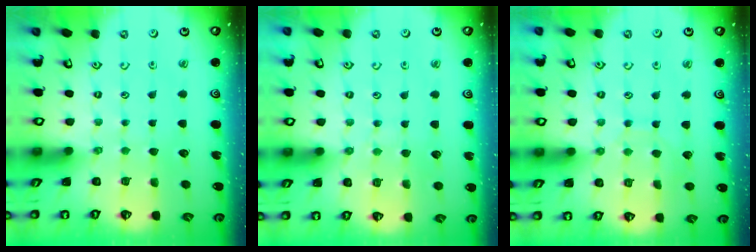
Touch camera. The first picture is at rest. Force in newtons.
{"total": 5.8, "press": 5.8, "slide": 0.8}
{"total": 5.7, "press": 5.7, "slide": 0.2}